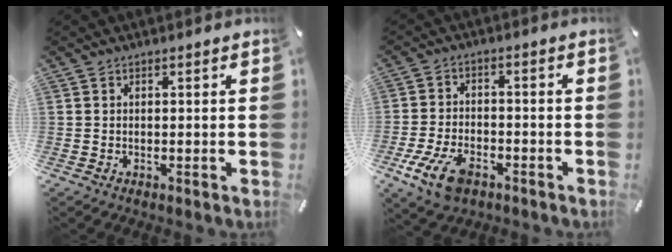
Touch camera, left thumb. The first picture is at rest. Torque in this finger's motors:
{"motor_torque": [0.52, 1.99, 0.92, 0.69, 0.23]}